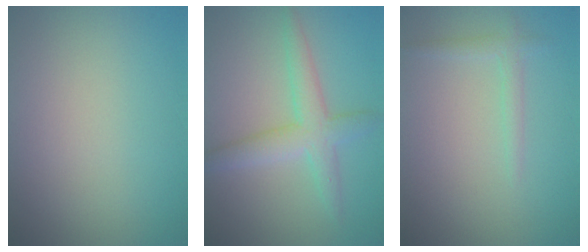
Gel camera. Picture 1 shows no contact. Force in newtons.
{"total": 3.6, "press": 3.6, "slide": 0.2}
{"total": 1.3, "press": 1.3, "slide": 0.1}